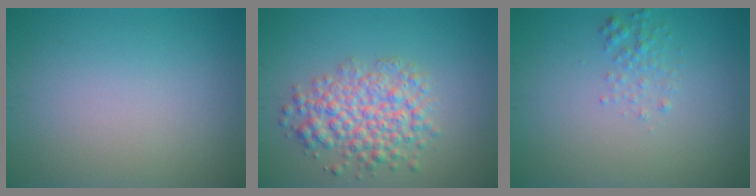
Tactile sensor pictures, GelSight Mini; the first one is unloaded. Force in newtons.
{"total": 5.1, "press": 5.1, "slide": 0.2}
{"total": 1.4, "press": 1.4, "slide": 0.1}